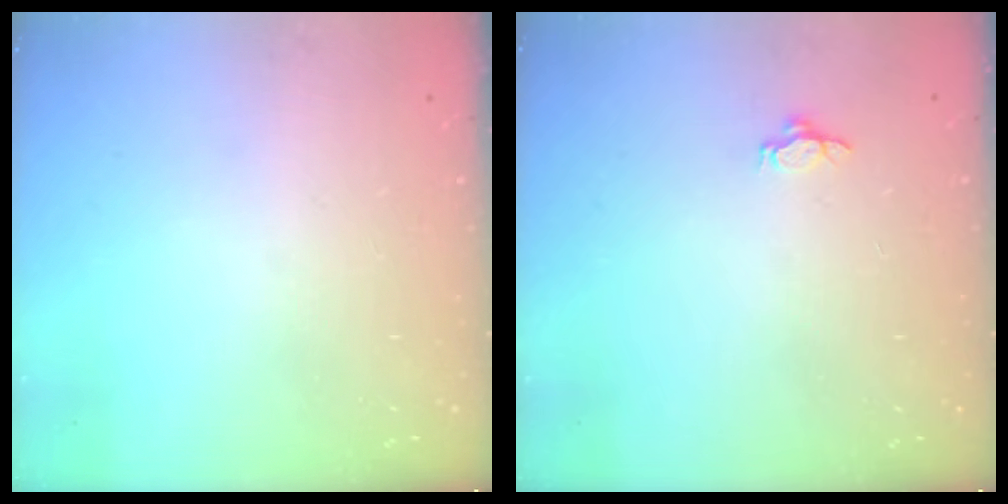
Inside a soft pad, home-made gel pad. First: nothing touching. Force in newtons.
{"total": 2.7, "press": 2.6, "slide": 1.0}